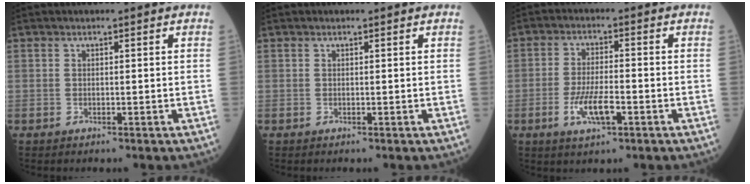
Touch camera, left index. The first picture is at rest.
{"total": 0.0}
{"total": 6.0, "force": [-2.5, 1.5, 5.3], "torque": [-0.107, -0.005, -0.044]}